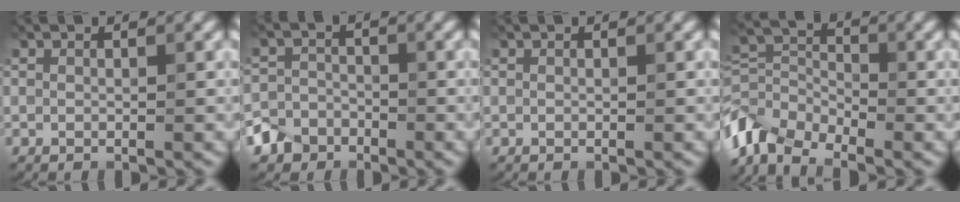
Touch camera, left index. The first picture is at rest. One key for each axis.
{"total": 2.8, "fx": -2.0, "fy": 2.0, "fz": 0.1, "tx": 0.005, "ty": -0.001, "tz": -0.043}
{"total": 0.0}
{"total": 6.1, "fx": -4.5, "fy": 3.1, "fz": 2.6, "tx": -0.053, "ty": 0.002, "tz": -0.104}